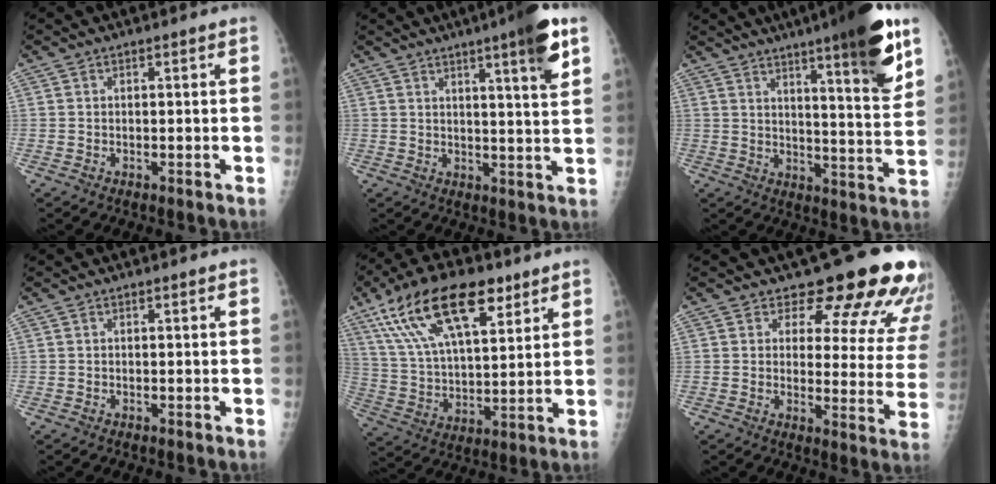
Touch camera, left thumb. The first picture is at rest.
{"total": 9.4, "force": [5.1, 0.5, 7.8], "torque": [-0.105, -0.023, 0.068]}
{"total": 17.5, "force": [10.3, 2.2, 13.9], "torque": [-0.173, -0.054, 0.147]}
{"total": 0.0}
{"total": 21.2, "force": [11.9, 9.1, 15.0], "torque": [-0.254, -0.021, 0.219]}
{"total": 17.5, "force": [14.3, 6.7, 7.5], "torque": [-0.038, -0.098, 0.154]}